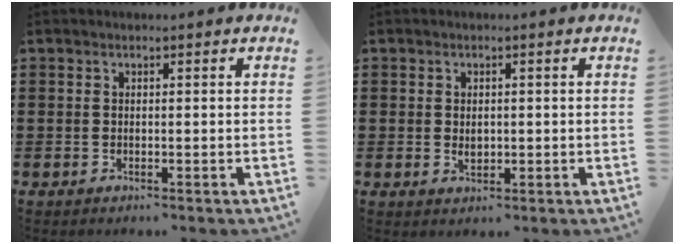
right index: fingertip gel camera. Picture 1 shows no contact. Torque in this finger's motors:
{"motor_torque": [0.00, 2.14, 0.04, 0.00]}